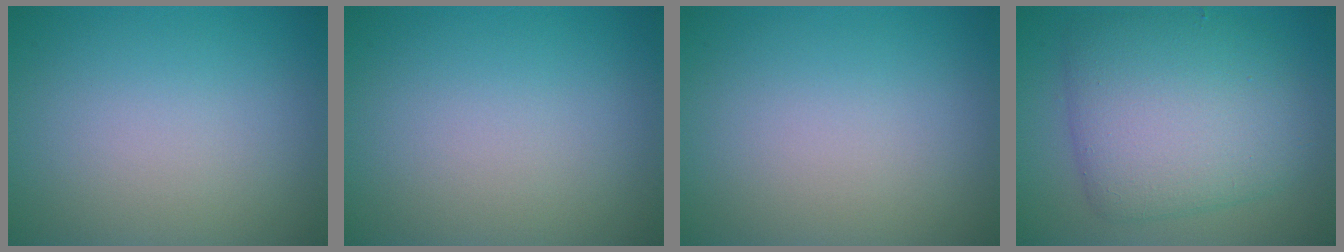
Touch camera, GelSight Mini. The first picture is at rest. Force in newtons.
{"total": 0.0}
{"total": 0.0}
{"total": 8.0, "press": 8.0, "slide": 0.1}